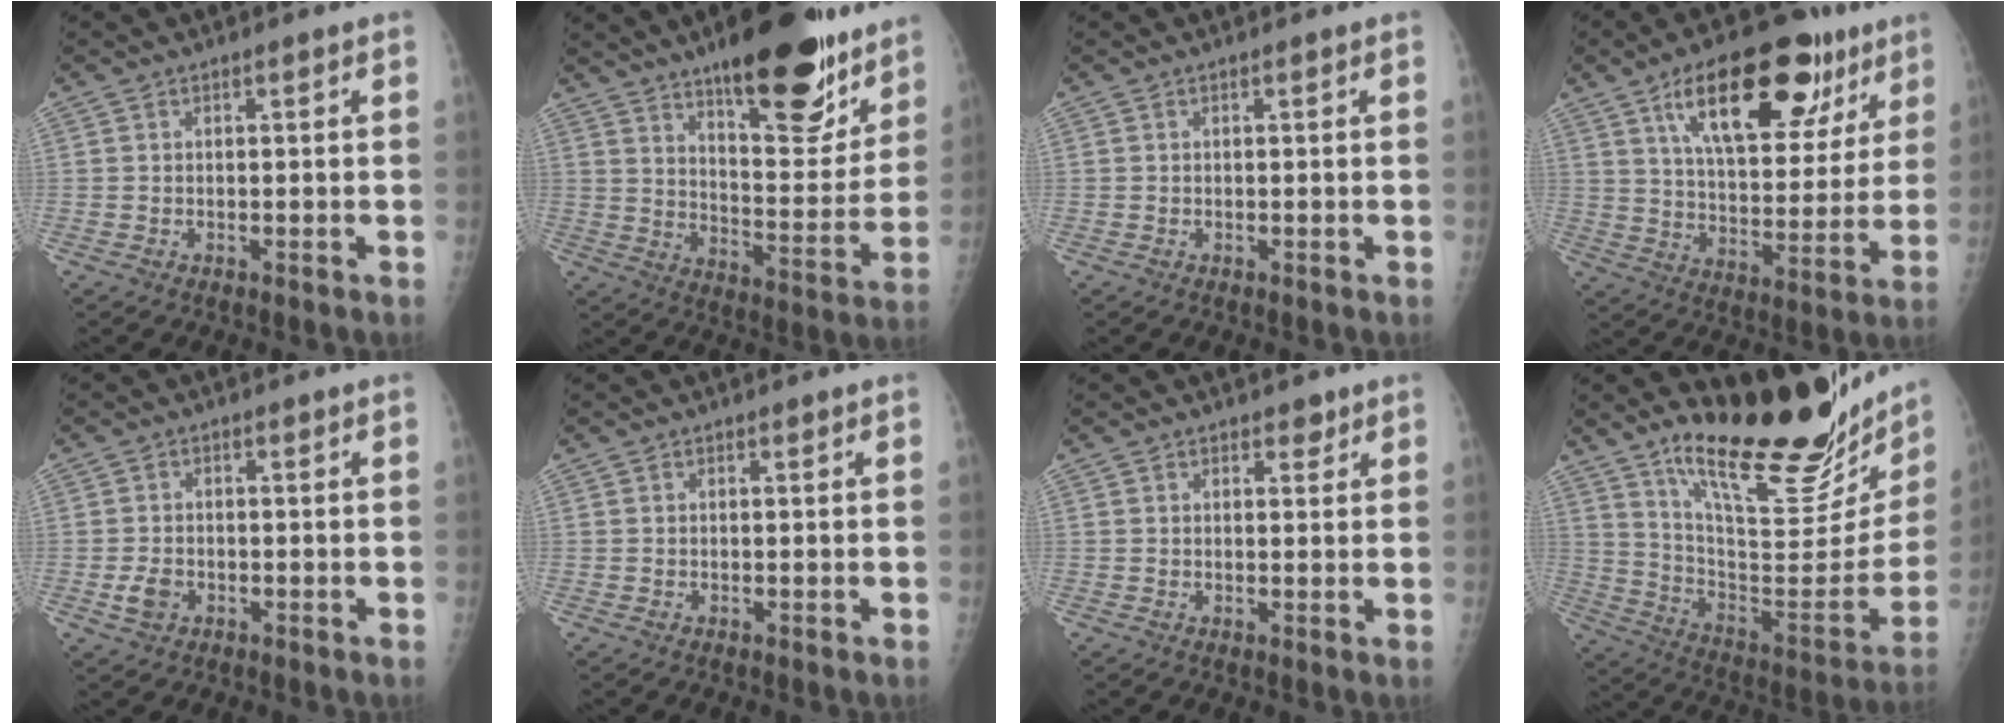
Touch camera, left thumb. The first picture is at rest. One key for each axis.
{"total": 22.4, "fx": 15.0, "fy": 7.6, "fz": 14.7, "tx": -0.158, "ty": -0.086, "tz": 0.224}
{"total": 0.0}
{"total": 24.1, "fx": 12.6, "fy": 11.0, "fz": 17.3, "tx": -0.219, "ty": -0.023, "tz": 0.199}
{"total": 3.1, "fx": -1.0, "fy": 2.4, "fz": 1.8, "tx": -0.031, "ty": 0.001, "tz": -0.016}
{"total": 0.0}
{"total": 1.9, "fx": 1.3, "fy": 1.2, "fz": 0.7, "tx": 0.008, "ty": -0.006, "tz": 0.014}
{"total": 29.4, "fx": 22.6, "fy": 7.6, "fz": 17.3, "tx": -0.226, "ty": -0.136, "tz": 0.335}